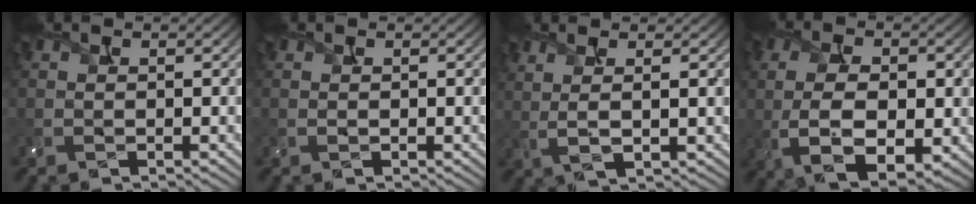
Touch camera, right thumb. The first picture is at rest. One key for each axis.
{"total": 0.0}
{"total": 3.4, "fx": 1.3, "fy": 0.5, "fz": 3.1, "tx": -0.062, "ty": 0.001, "tz": 0.022}
{"total": 9.9, "fx": -0.7, "fy": 5.7, "fz": 8.1, "tx": -0.161, "ty": 0.000, "tz": -0.010}